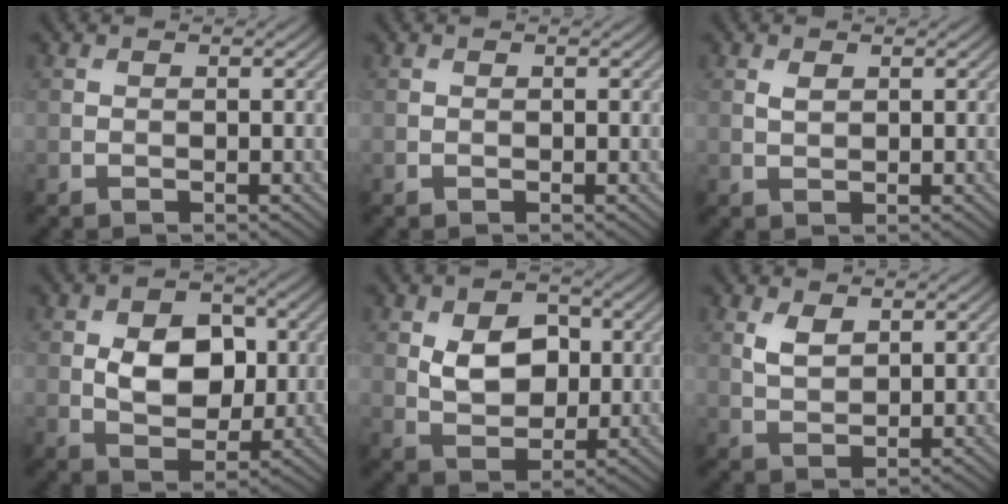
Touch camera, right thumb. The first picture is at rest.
{"total": 0.0}
{"total": 1.2, "force": [0.6, 0.6, 0.8], "torque": [-0.021, -0.002, 0.013]}
{"total": 7.3, "force": [0.6, 4.9, 5.4], "torque": [-0.095, -0.001, 0.004]}
{"total": 6.3, "force": [1.0, 4.3, 4.4], "torque": [-0.085, -0.002, 0.014]}
{"total": 2.9, "force": [1.5, 1.5, 2.0], "torque": [-0.048, -0.003, 0.034]}